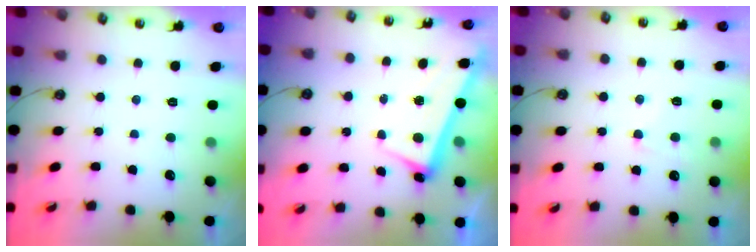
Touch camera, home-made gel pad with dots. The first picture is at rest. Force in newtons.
{"total": 2.8, "press": 2.6, "slide": 1.0}
{"total": 4.0, "press": 4.0, "slide": 0.5}